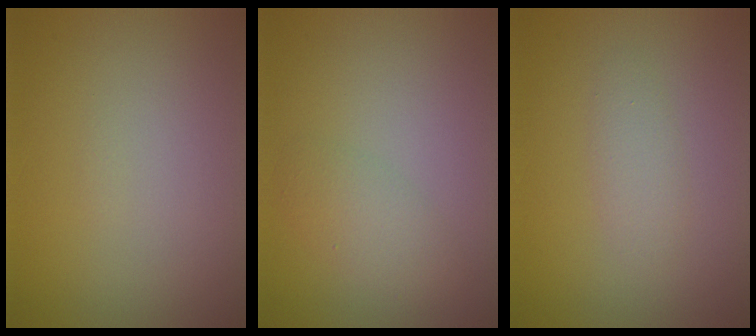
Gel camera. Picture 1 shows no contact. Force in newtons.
{"total": 2.1, "press": 2.1, "slide": 0.1}
{"total": 1.6, "press": 1.6, "slide": 0.1}